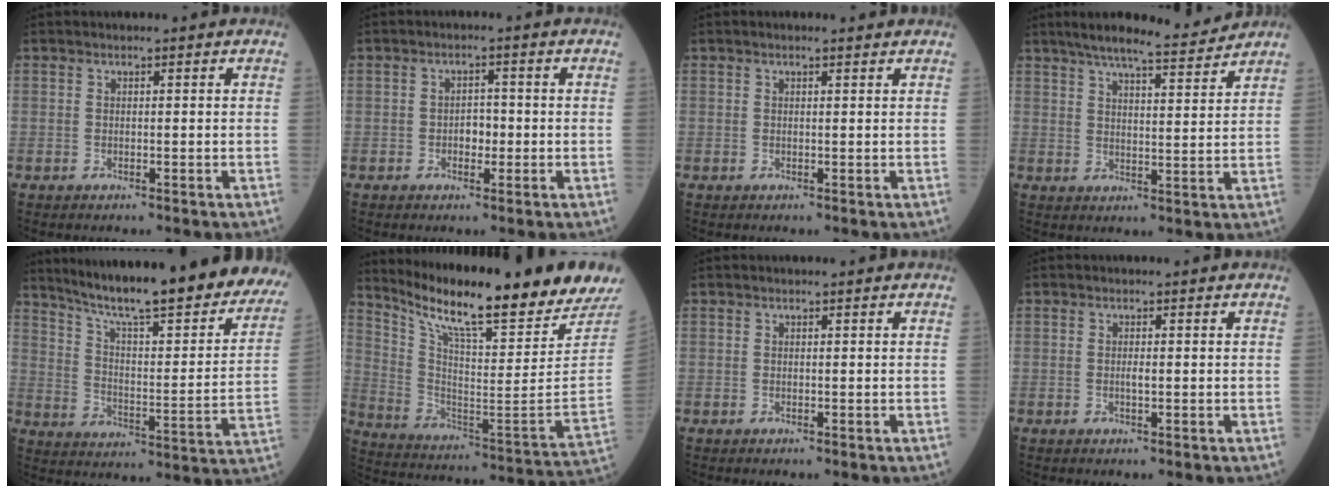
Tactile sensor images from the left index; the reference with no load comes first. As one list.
[{"total": 2.4, "force": [-0.6, 1.5, 1.8], "torque": [-0.024, 0.006, -0.010]}, {"total": 1.0, "force": [0.9, 0.1, 0.4], "torque": [-0.011, 0.005, 0.013]}, {"total": 10.8, "force": [9.8, 0.3, 4.6], "torque": [-0.073, 0.004, 0.138]}, {"total": 30.6, "force": [26.1, 4.1, 15.4], "torque": [-0.233, -0.068, 0.342]}, {"total": 24.9, "force": [21.7, 1.0, 12.2], "torque": [-0.214, -0.084, 0.318]}, {"total": 0.0}, {"total": 0.9, "force": [-0.1, 0.2, 0.9], "torque": [-0.019, -0.001, -0.001]}]